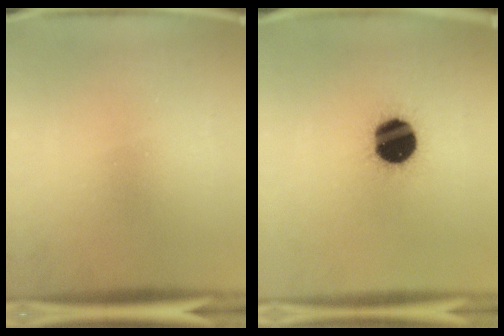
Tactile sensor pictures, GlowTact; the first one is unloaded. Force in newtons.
{"total": 17.1}